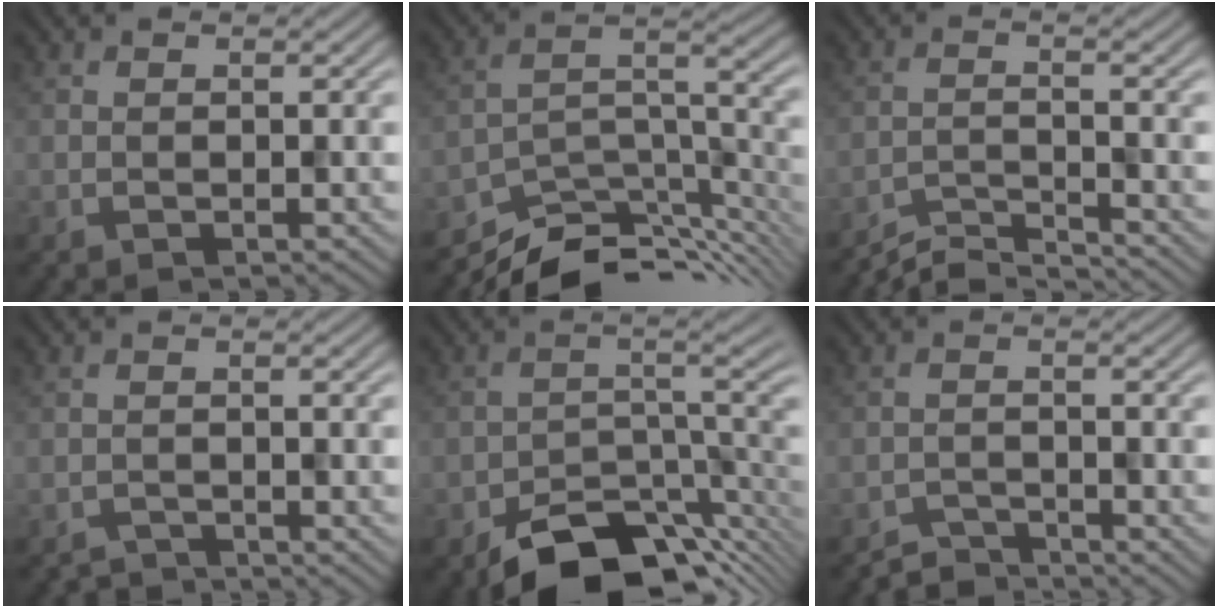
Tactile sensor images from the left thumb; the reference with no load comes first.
{"total": 10.1, "force": [-8.3, 3.1, 4.9], "torque": [-0.085, -0.010, -0.145]}
{"total": 4.6, "force": [-4.2, 0.4, 1.6], "torque": [-0.033, -0.005, -0.086]}
{"total": 1.7, "force": [-1.7, 0.2, 0.0], "torque": [0.002, 0.000, -0.034]}
{"total": 10.2, "force": [-7.4, 3.8, 5.8], "torque": [-0.090, -0.021, -0.120]}
{"total": 2.6, "force": [-2.5, 0.3, 0.2], "torque": [-0.001, 0.001, -0.052]}